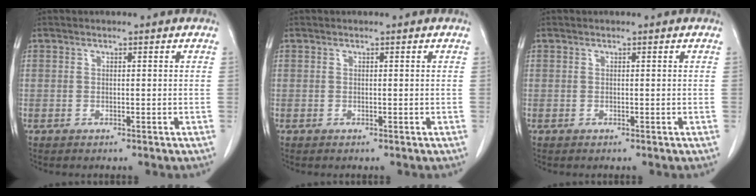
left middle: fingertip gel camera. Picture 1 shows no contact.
{"total": 0.0}
{"total": 0.0}